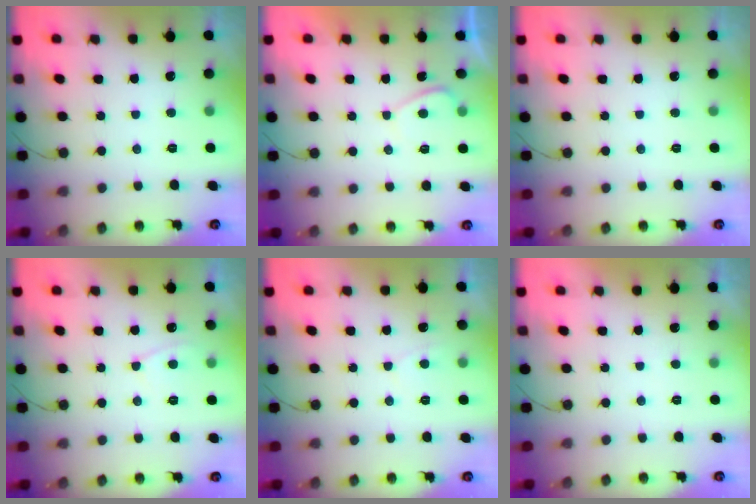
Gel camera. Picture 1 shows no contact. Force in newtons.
{"total": 0.9, "press": 0.7, "slide": 0.5}
{"total": 0.0}
{"total": 4.0, "press": 4.0, "slide": 0.5}
{"total": 2.7, "press": 2.7, "slide": 0.3}
{"total": 0.8, "press": 0.7, "slide": 0.4}